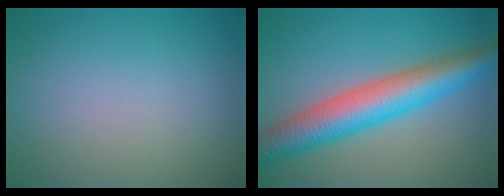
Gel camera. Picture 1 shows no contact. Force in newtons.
{"total": 7.9, "press": 7.9, "slide": 0.2}